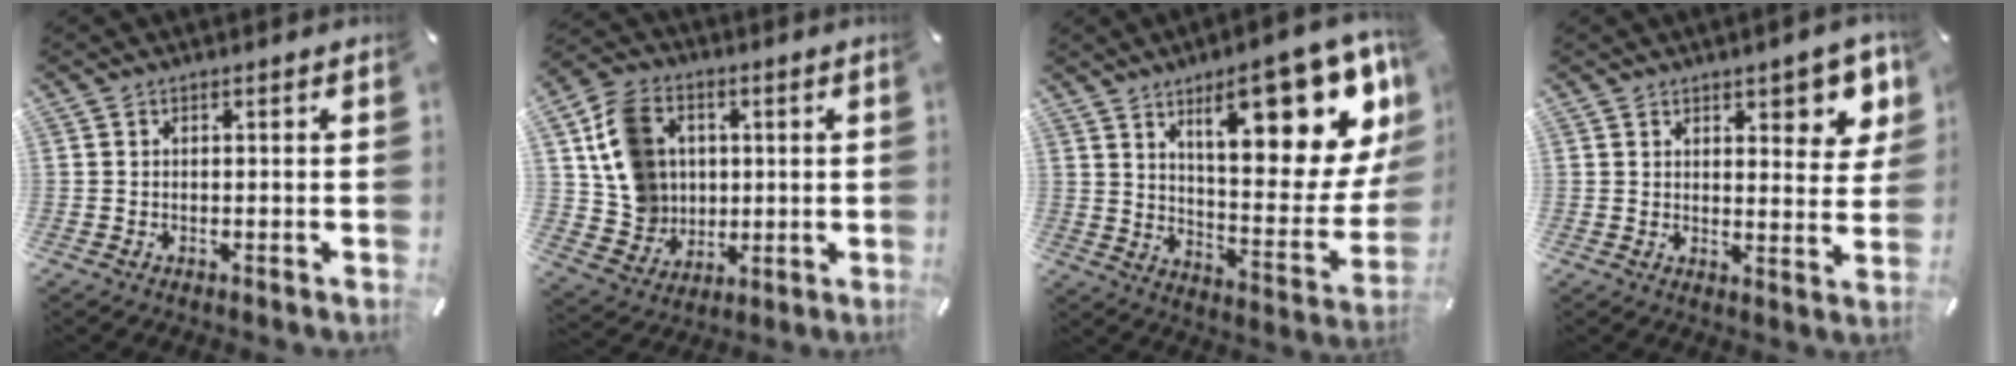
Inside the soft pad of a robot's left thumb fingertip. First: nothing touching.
{"total": 12.4, "force": [2.1, 11.2, 4.8], "torque": [-0.091, 0.007, 0.053]}
{"total": 23.6, "force": [12.9, 8.4, 17.9], "torque": [-0.237, -0.090, 0.203]}
{"total": 8.0, "force": [5.5, 3.3, 4.7], "torque": [-0.048, -0.036, 0.092]}